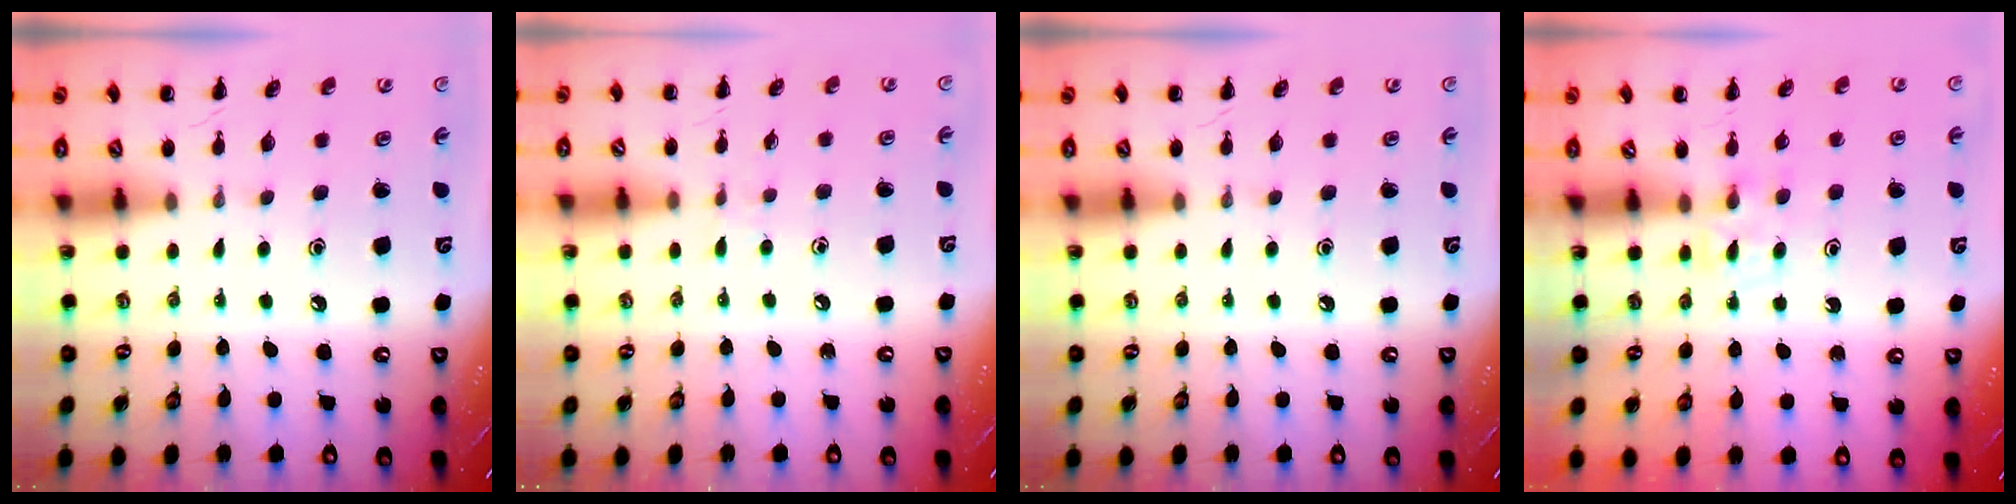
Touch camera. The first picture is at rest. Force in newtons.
{"total": 2.9, "press": 2.6, "slide": 1.2}
{"total": 0.0}
{"total": 4.1, "press": 3.9, "slide": 1.4}